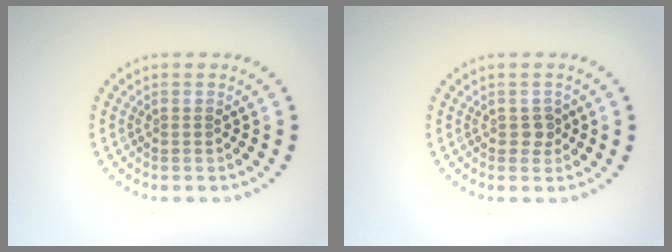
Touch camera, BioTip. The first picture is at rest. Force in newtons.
{"total": 1.1, "press": 1.0, "slide": 0.5}